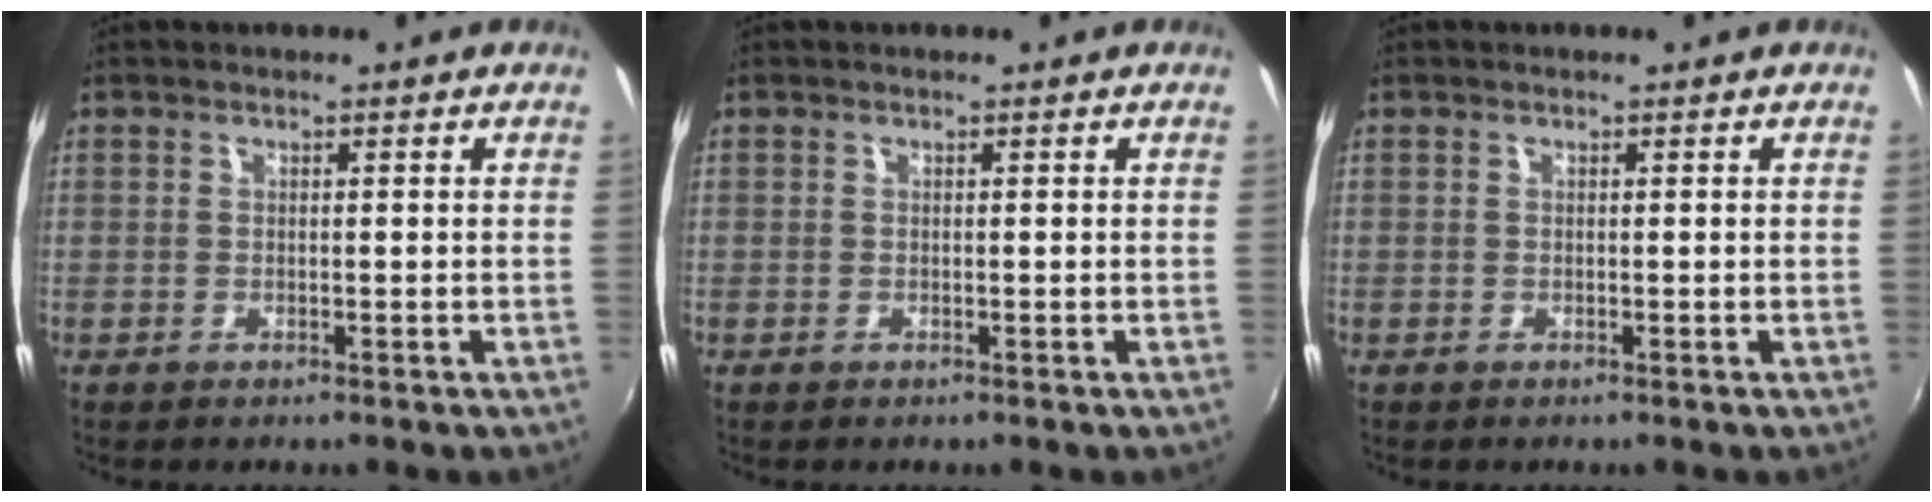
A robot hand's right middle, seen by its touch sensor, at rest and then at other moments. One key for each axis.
{"total": 0.0}
{"total": 0.0}